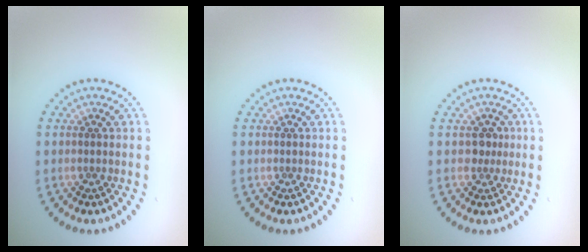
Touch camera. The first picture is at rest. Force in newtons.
{"total": 0.0}
{"total": 1.3, "press": 1.0, "slide": 0.8}